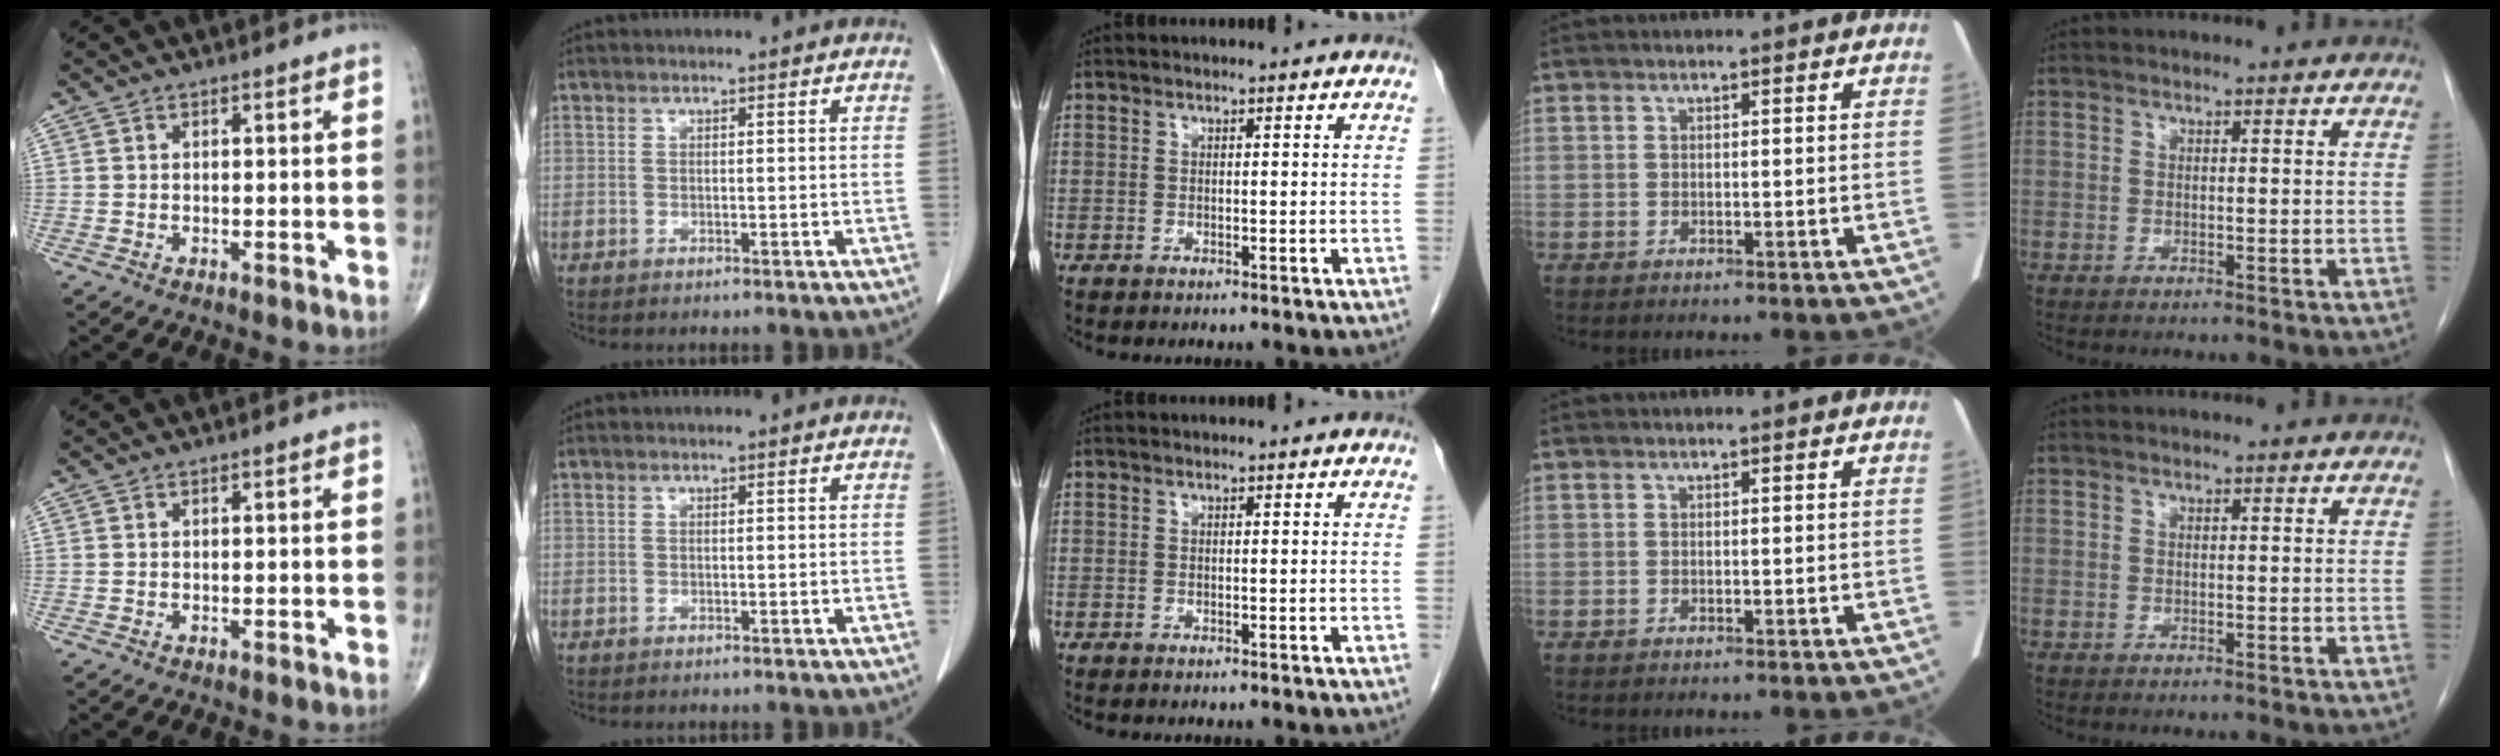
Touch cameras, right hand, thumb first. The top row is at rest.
{}